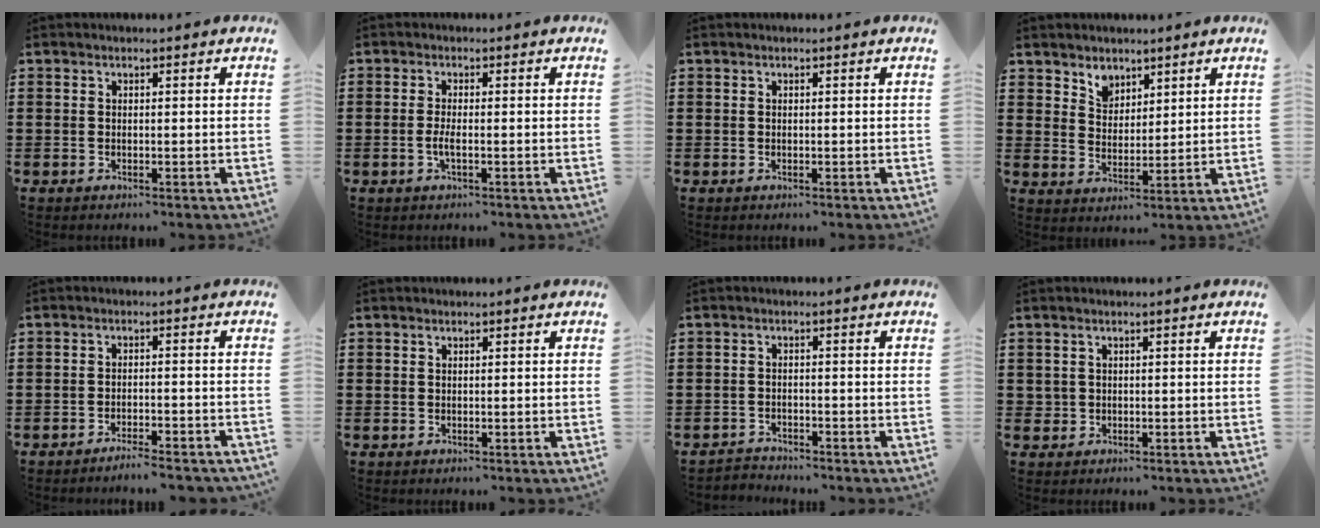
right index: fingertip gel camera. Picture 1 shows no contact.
{"total": 2.2, "force": [-0.7, 0.3, 2.1], "torque": [-0.045, -0.004, -0.014]}
{"total": 0.0}
{"total": 3.9, "force": [3.1, 2.4, 0.1], "torque": [-0.017, 0.004, 0.058]}
{"total": 3.0, "force": [-2.9, -0.1, 0.7], "torque": [-0.015, 0.001, -0.059]}
{"total": 0.0}
{"total": 2.0, "force": [-2.0, 0.3, -0.2], "torque": [-0.004, 0.002, -0.045]}
{"total": 1.1, "force": [0.1, 1.1, 0.1], "torque": [-0.005, 0.007, 0.000]}